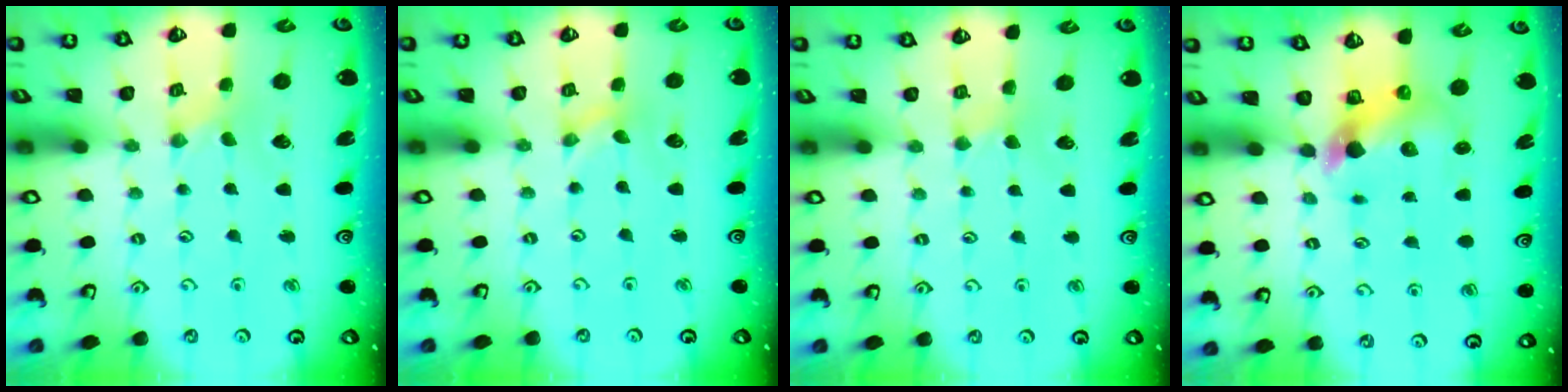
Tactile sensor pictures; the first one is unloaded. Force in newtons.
{"total": 0.0}
{"total": 2.0, "press": 2.0, "slide": 0.3}
{"total": 5.2, "press": 5.1, "slide": 0.8}